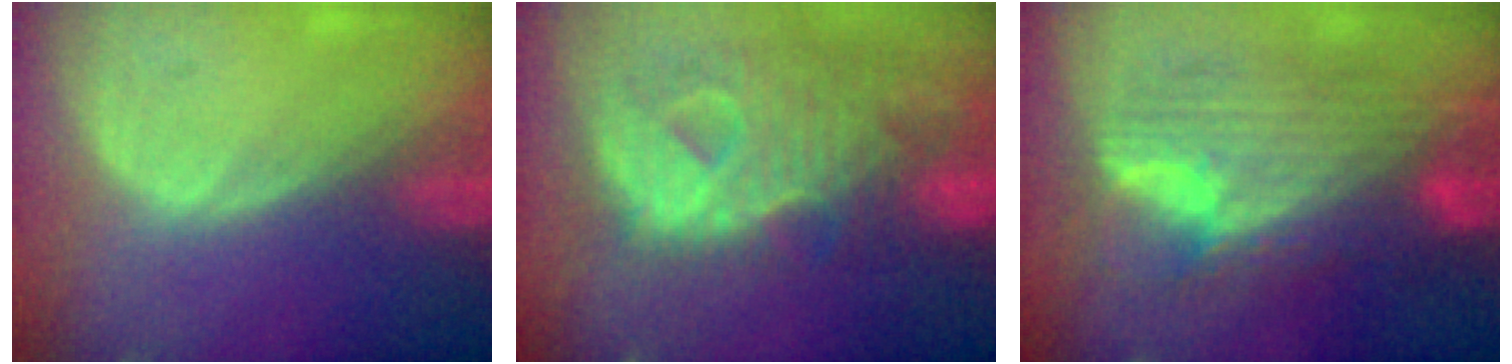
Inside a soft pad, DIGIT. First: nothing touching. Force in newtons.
{"total": 12.8, "press": 10.8, "slide": 6.8}
{"total": 11.4, "press": 11.4, "slide": 1.1}